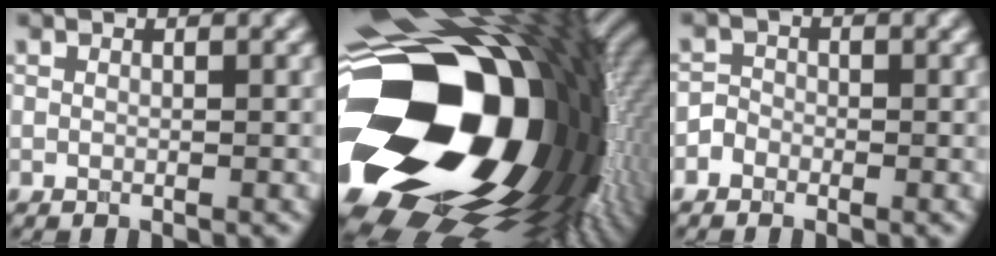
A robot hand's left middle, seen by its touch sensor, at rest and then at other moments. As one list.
[{"total": 22.0, "force": [-3.7, 15.3, 15.3], "torque": [-0.291, -0.061, -0.037]}, {"total": 1.3, "force": [-1.0, 0.8, -0.1], "torque": [0.006, 0.005, -0.019]}]